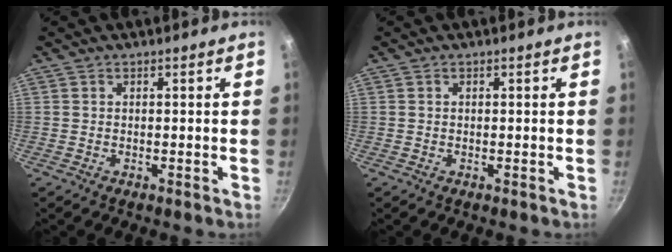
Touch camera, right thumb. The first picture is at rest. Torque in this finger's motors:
{"motor_torque": [-0.39, 0.08, -0.05, 0.20, -0.02]}